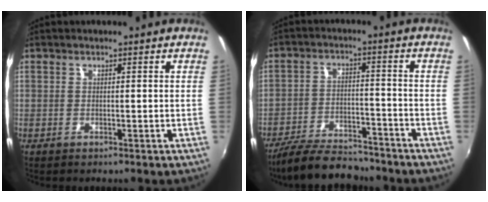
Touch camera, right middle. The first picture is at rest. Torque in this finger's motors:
{"motor_torque": [0.80, -1.08, -0.01, 0.00]}